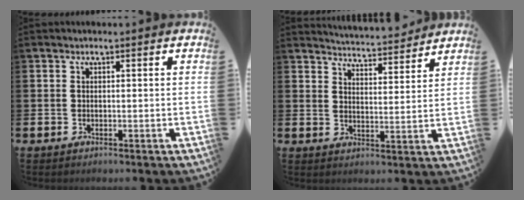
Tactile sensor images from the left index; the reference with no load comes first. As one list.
[{"total": 5.0, "force": [5.0, 0.1, 0.1], "torque": [-0.017, -0.039, 0.087]}]